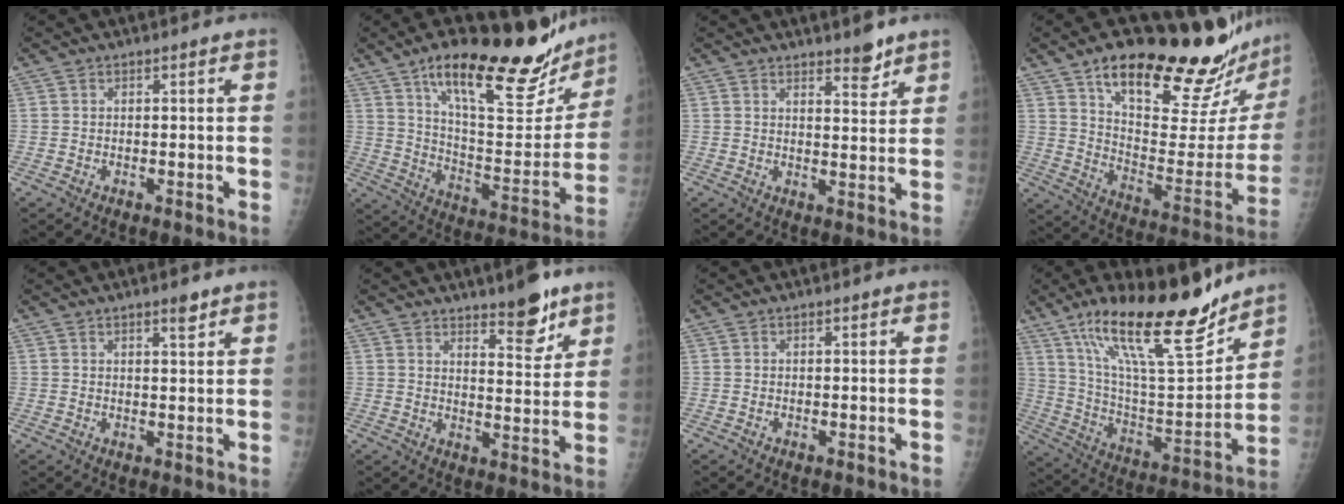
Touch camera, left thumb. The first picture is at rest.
{"total": 27.6, "force": [18.8, 9.0, 18.0], "torque": [-0.222, -0.076, 0.292]}
{"total": 4.2, "force": [3.3, 1.2, 2.2], "torque": [-0.018, -0.027, 0.048]}
{"total": 28.1, "force": [20.9, 7.4, 17.2], "torque": [-0.210, -0.104, 0.306]}
{"total": 2.7, "force": [1.9, 0.7, 1.8], "torque": [-0.021, -0.012, 0.029]}
{"total": 8.3, "force": [6.0, 2.6, 5.1], "torque": [-0.048, -0.045, 0.089]}
{"total": 0.0}
{"total": 24.6, "force": [17.4, 6.3, 16.3], "torque": [-0.243, -0.077, 0.300]}